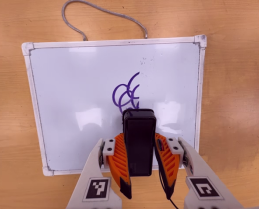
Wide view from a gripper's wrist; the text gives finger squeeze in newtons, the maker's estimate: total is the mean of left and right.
{"total": 5.9, "left": 4.8, "right": 7.1}